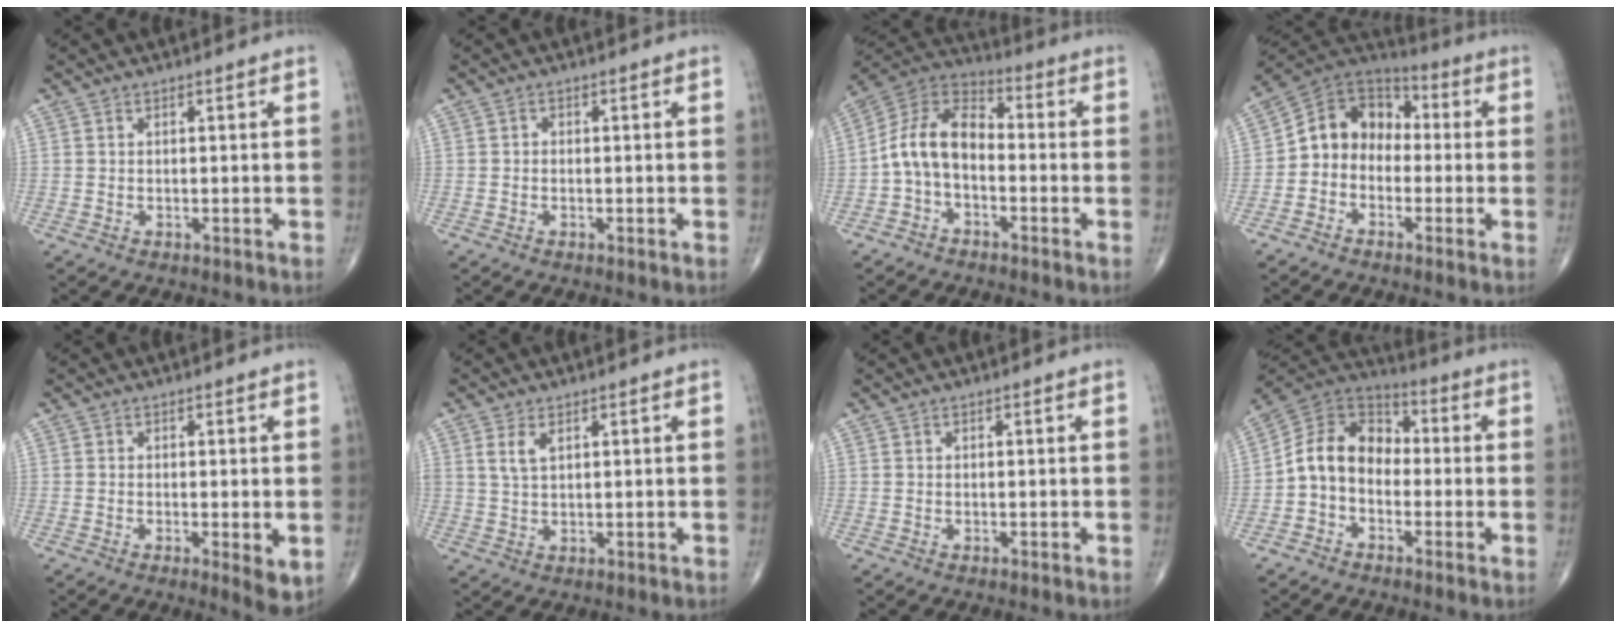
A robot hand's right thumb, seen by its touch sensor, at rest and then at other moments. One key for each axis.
{"total": 0.7, "fx": -0.1, "fy": 0.6, "fz": 0.3, "tx": 0.001, "ty": 0.003, "tz": -0.005}
{"total": 10.9, "fx": -2.1, "fy": 7.0, "fz": 8.0, "tx": -0.136, "ty": 0.045, "tz": -0.055}
{"total": 11.0, "fx": -1.2, "fy": 9.1, "fz": 6.1, "tx": -0.071, "ty": 0.053, "tz": -0.041}
{"total": 4.0, "fx": -0.7, "fy": 1.0, "fz": 3.8, "tx": -0.059, "ty": -0.014, "tz": -0.014}
{"total": 3.3, "fx": 1.5, "fy": 1.7, "fz": 2.5, "tx": -0.049, "ty": -0.002, "tz": 0.035}
{"total": 0.0}
{"total": 11.1, "fx": -1.8, "fy": 8.4, "fz": 7.0, "tx": -0.102, "ty": 0.048, "tz": -0.049}